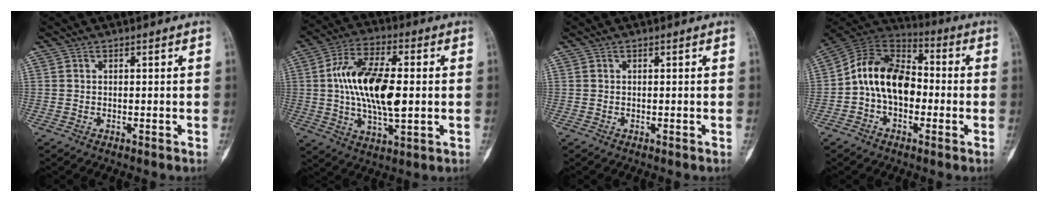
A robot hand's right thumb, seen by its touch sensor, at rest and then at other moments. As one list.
[{"total": 17.1, "force": [0.7, 8.1, 15.0], "torque": [-0.273, 0.005, 0.010]}, {"total": 0.0}, {"total": 14.5, "force": [-1.4, 10.1, 10.2], "torque": [-0.154, 0.041, -0.037]}]